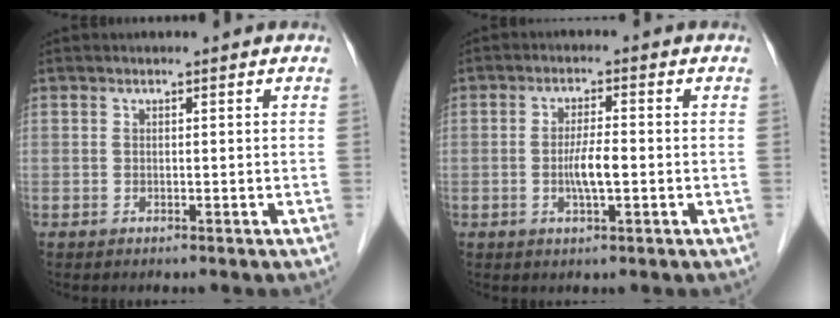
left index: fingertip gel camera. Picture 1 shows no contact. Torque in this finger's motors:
{"motor_torque": [0.79, 0.47, 0.16, 0.05]}